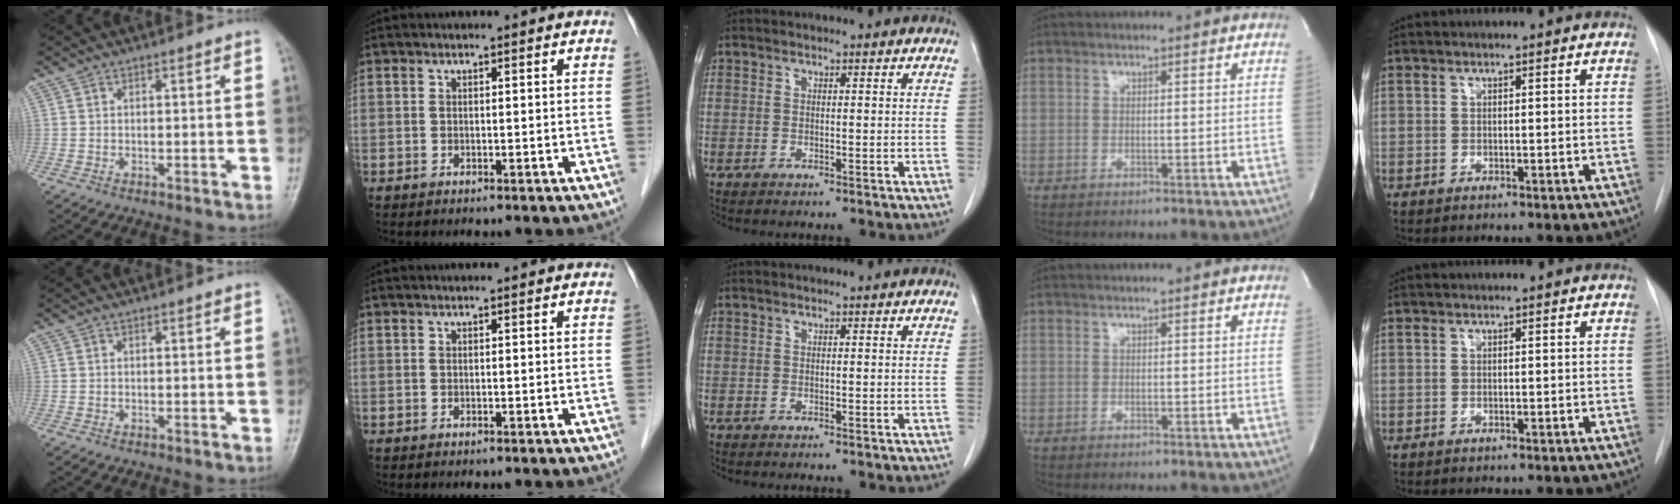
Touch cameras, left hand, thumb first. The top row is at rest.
{}